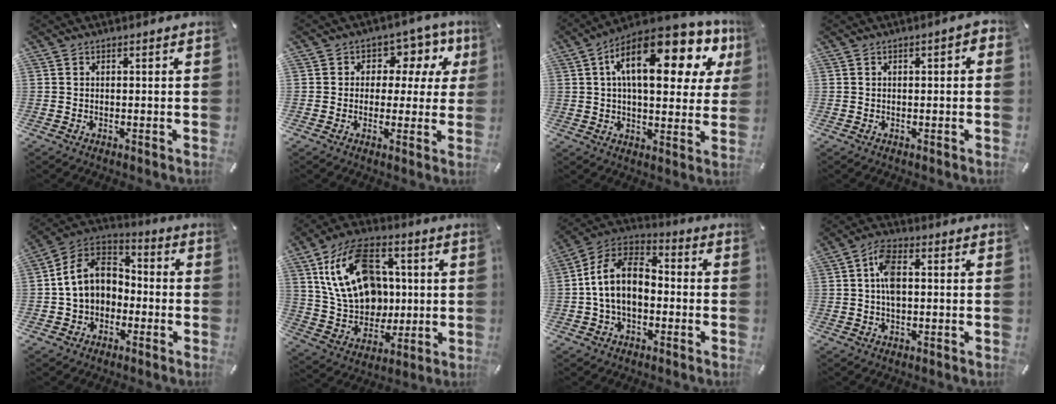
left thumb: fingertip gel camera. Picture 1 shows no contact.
{"total": 8.3, "force": [2.3, 6.6, 4.5], "torque": [-0.055, -0.010, 0.037]}
{"total": 20.9, "force": [8.9, 9.0, 16.7], "torque": [-0.267, -0.036, 0.143]}
{"total": 1.8, "force": [-0.2, 0.7, 1.7], "torque": [-0.029, 0.007, -0.004]}
{"total": 10.9, "force": [-0.4, 9.7, 5.0], "torque": [-0.135, 0.014, -0.009]}
{"total": 20.1, "force": [4.3, 15.0, 12.7], "torque": [-0.260, 0.000, 0.082]}
{"total": 12.4, "force": [-1.6, 8.6, 8.7], "torque": [-0.201, 0.014, -0.035]}
{"total": 6.4, "force": [0.5, 3.6, 5.3], "torque": [-0.101, 0.006, 0.006]}